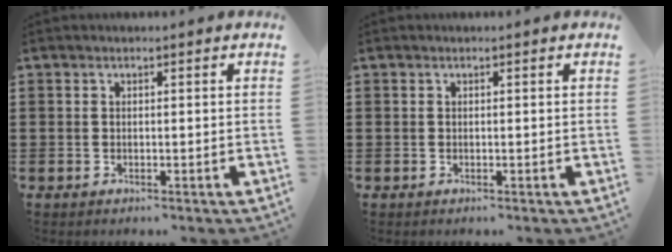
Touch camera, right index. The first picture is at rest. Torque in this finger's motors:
{"motor_torque": [0.01, -0.01, 0.00, 0.01]}